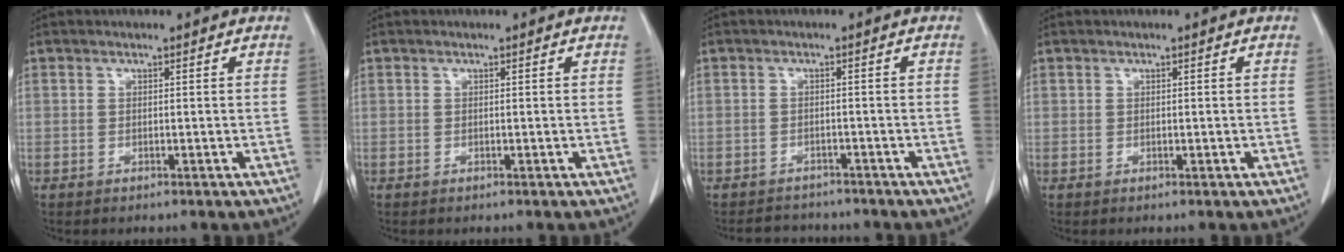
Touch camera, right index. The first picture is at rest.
{"total": 0.0}
{"total": 4.1, "force": [-3.8, 1.5, 0.3], "torque": [-0.004, 0.000, -0.054]}
{"total": 0.0}